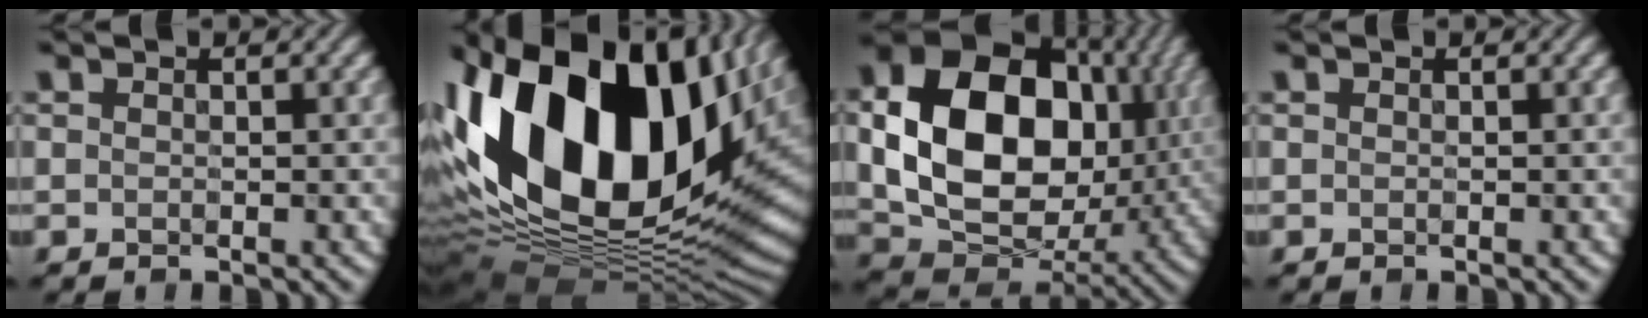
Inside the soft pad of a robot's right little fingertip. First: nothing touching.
{"total": 21.2, "force": [5.4, 13.0, 15.8], "torque": [-0.322, 0.004, 0.102]}
{"total": 16.3, "force": [1.4, 12.1, 10.7], "torque": [-0.211, -0.013, 0.028]}
{"total": 0.0}